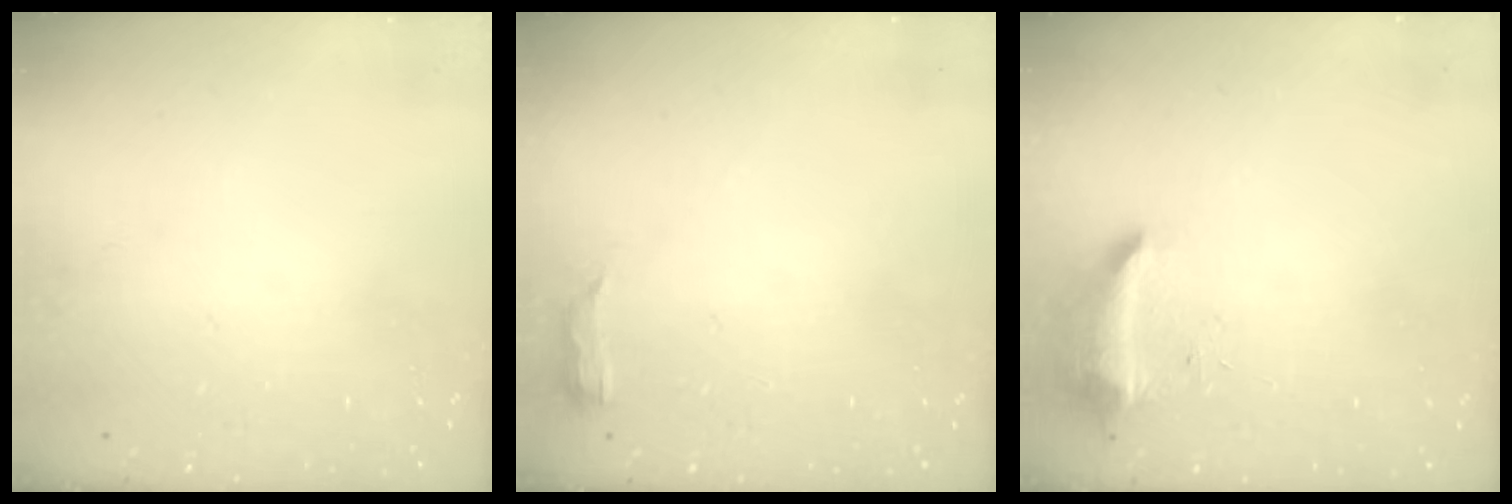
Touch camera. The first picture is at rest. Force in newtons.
{"total": 5.1, "press": 4.8, "slide": 1.7}
{"total": 9.1, "press": 8.8, "slide": 2.4}